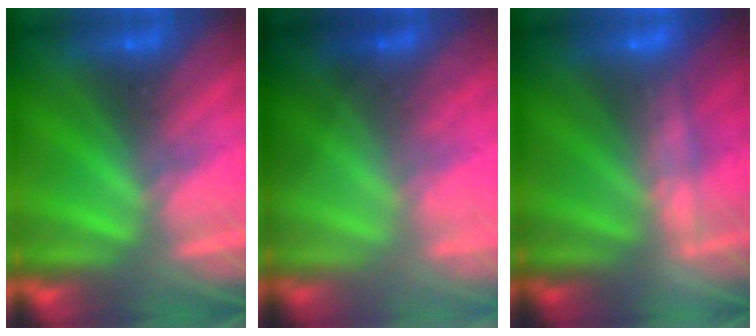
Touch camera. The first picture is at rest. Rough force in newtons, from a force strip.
{"total": 1.2}
{"total": 2.3}